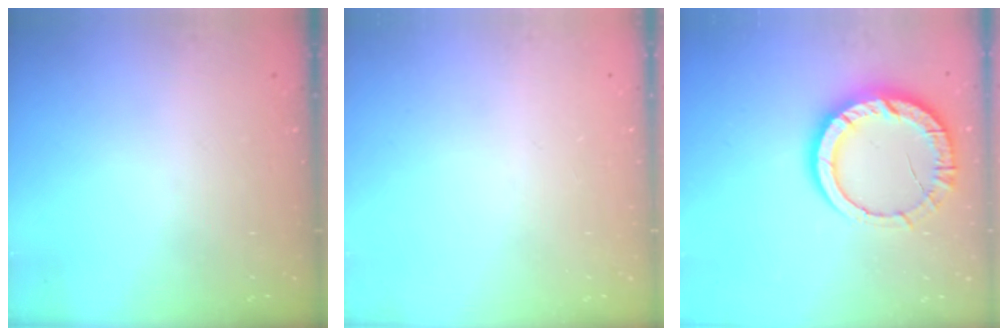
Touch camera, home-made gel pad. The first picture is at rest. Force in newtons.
{"total": 0.0}
{"total": 12.0, "press": 11.9, "slide": 1.0}